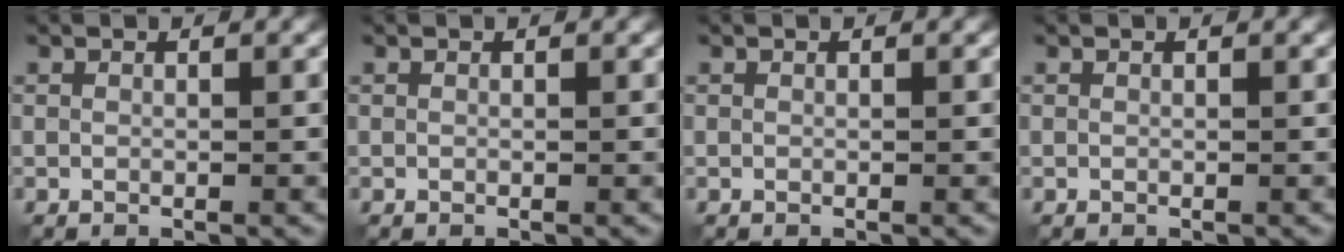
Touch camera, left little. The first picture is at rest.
{"total": 0.0}
{"total": 0.0}
{"total": 0.0}